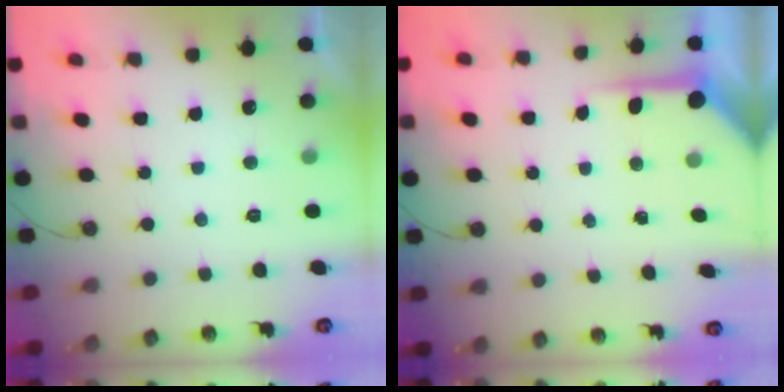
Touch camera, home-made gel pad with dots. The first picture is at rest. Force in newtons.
{"total": 7.2, "press": 7.2, "slide": 0.7}